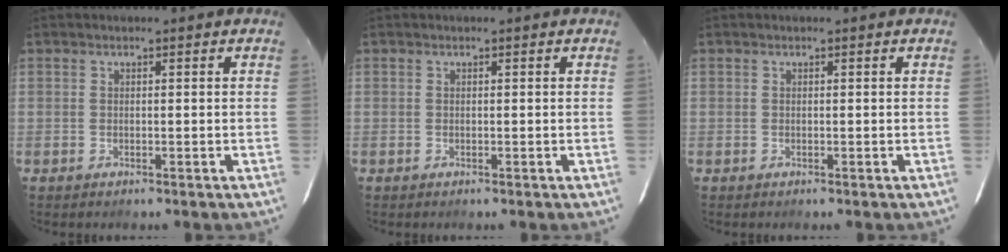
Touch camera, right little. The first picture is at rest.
{"total": 0.0}
{"total": 0.0}